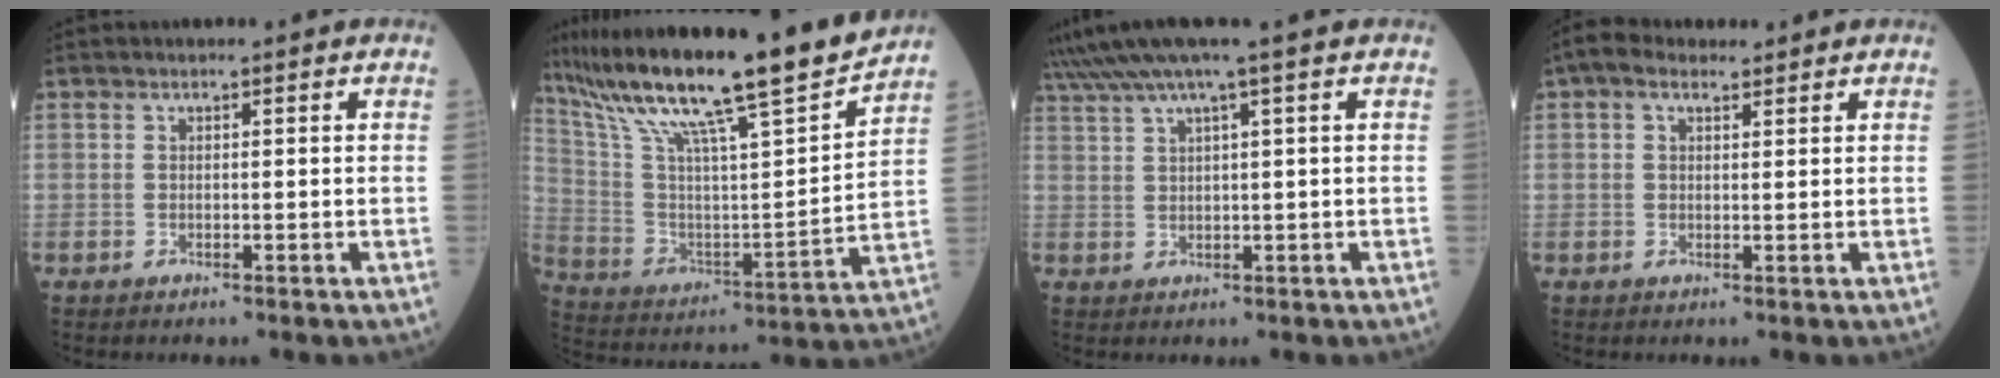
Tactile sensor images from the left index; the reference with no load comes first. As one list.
[{"total": 23.8, "force": [19.6, -0.3, 13.4], "torque": [-0.240, -0.017, 0.325]}, {"total": 7.2, "force": [5.2, -1.7, 4.6], "torque": [-0.082, 0.031, 0.090]}, {"total": 3.1, "force": [1.9, 1.8, 1.6], "torque": [-0.043, 0.028, 0.036]}]